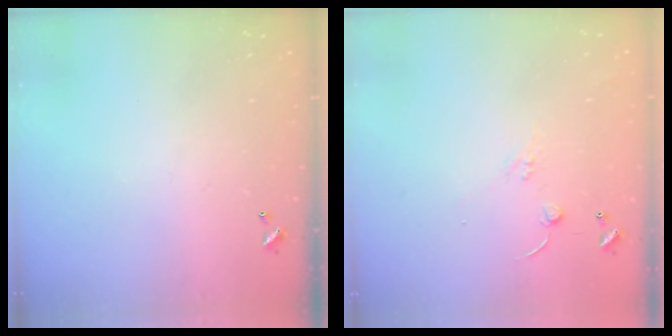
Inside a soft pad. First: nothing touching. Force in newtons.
{"total": 7.1, "press": 7.1, "slide": 0.6}